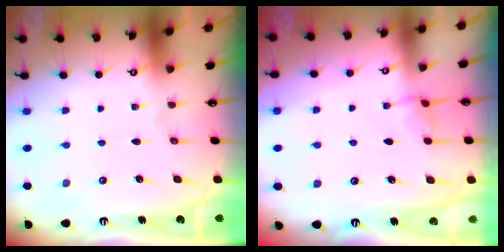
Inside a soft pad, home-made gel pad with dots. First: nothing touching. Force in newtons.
{"total": 2.9, "press": 2.9, "slide": 0.4}